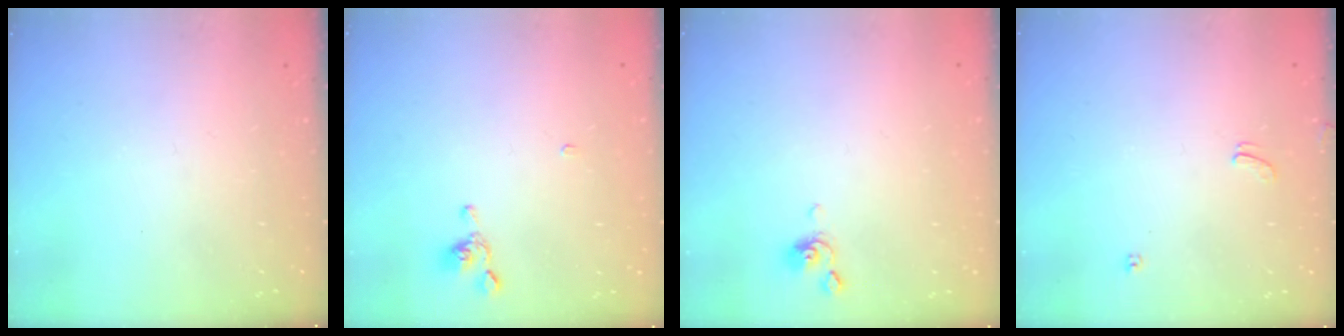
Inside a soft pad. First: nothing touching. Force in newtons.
{"total": 2.0, "press": 2.0, "slide": 0.3}
{"total": 1.3, "press": 1.2, "slide": 0.4}
{"total": 2.3, "press": 2.3, "slide": 0.4}